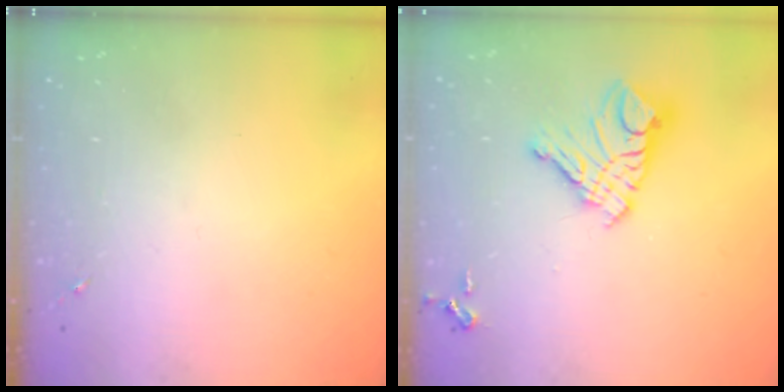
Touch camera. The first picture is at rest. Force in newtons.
{"total": 14.6, "press": 14.5, "slide": 1.6}